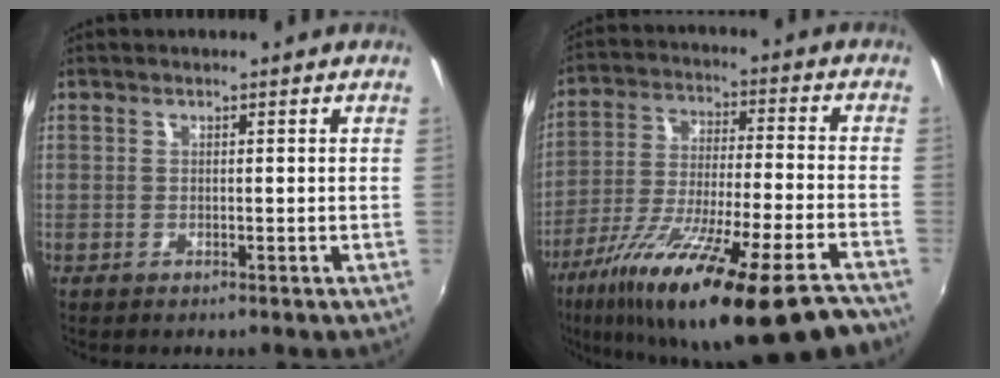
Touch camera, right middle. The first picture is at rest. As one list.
[{"total": 27.0, "force": [-19.7, 3.1, 18.2], "torque": [-0.317, -0.071, -0.311]}]